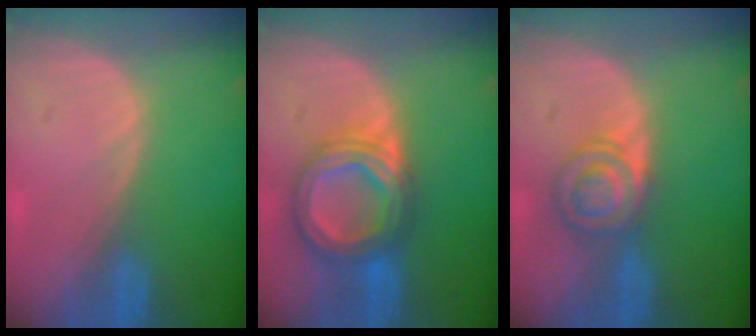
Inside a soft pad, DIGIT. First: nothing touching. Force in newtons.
{"total": 8.4, "press": 8.4, "slide": 0.7}
{"total": 5.2, "press": 5.2, "slide": 0.4}